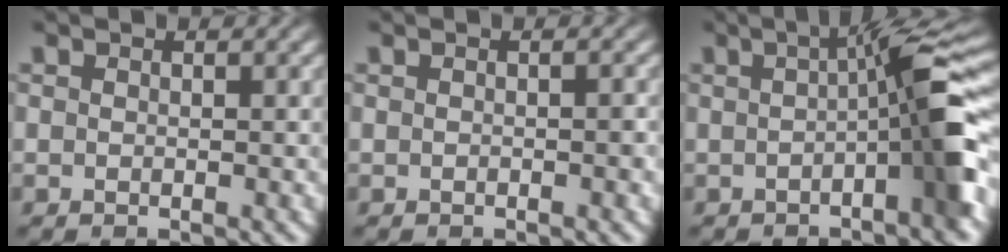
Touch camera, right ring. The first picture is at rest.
{"total": 0.6, "force": [-0.3, -0.1, 0.5], "torque": [-0.010, 0.001, -0.004]}
{"total": 6.7, "force": [-0.5, 0.9, 6.6], "torque": [-0.101, 0.015, -0.009]}